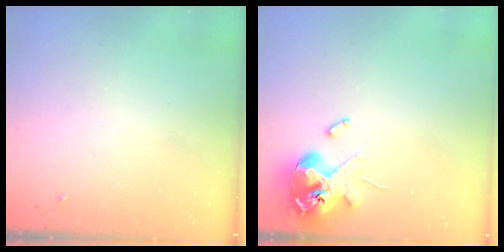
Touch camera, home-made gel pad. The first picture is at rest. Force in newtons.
{"total": 13.1, "press": 12.9, "slide": 2.2}